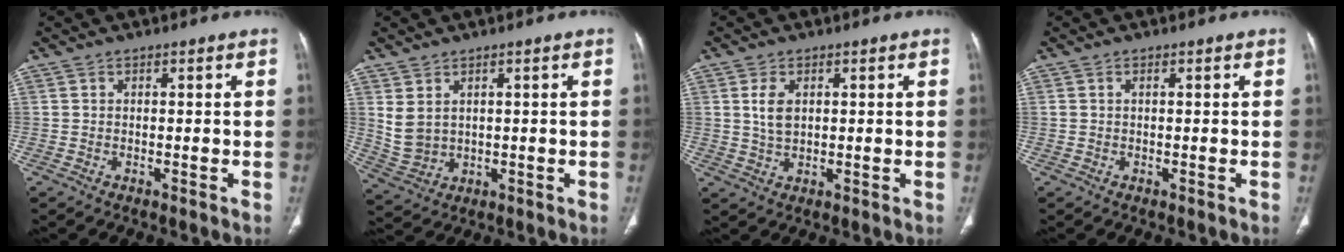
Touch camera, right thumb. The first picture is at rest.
{"total": 5.2, "force": [1.8, 3.8, 3.1], "torque": [-0.058, -0.010, 0.056]}
{"total": 4.1, "force": [1.1, 2.5, 3.1], "torque": [-0.057, -0.004, 0.027]}
{"total": 0.5, "force": [0.1, 0.2, 0.5], "torque": [-0.014, 0.002, 0.003]}